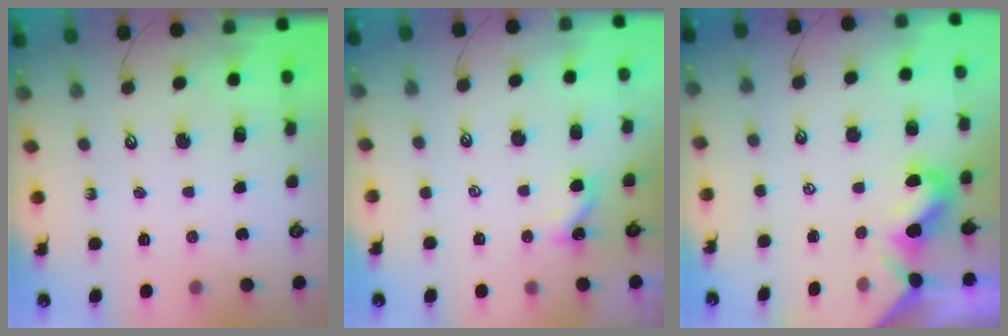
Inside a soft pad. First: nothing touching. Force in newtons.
{"total": 2.1, "press": 2.1, "slide": 0.2}
{"total": 2.0, "press": 1.9, "slide": 0.5}